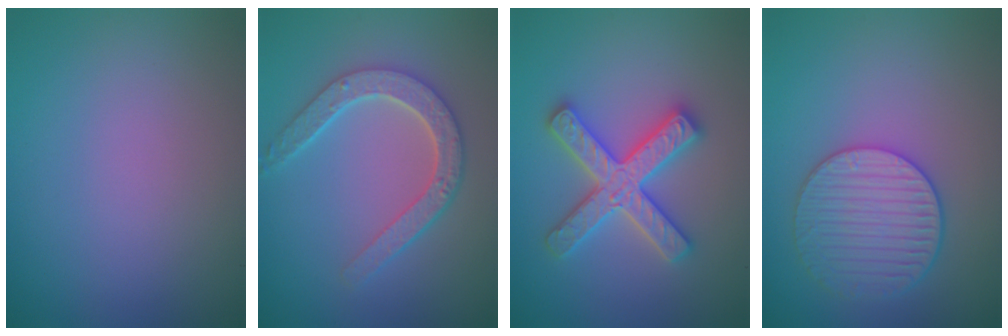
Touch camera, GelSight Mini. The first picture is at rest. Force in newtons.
{"total": 4.5, "press": 3.6, "slide": 2.8}
{"total": 5.0, "press": 4.9, "slide": 0.9}
{"total": 4.1, "press": 3.8, "slide": 1.4}